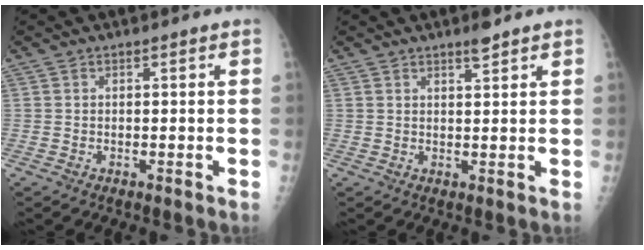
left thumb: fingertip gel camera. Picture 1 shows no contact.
{"total": 2.5, "force": [2.0, 0.4, 1.5], "torque": [-0.019, -0.015, 0.033]}